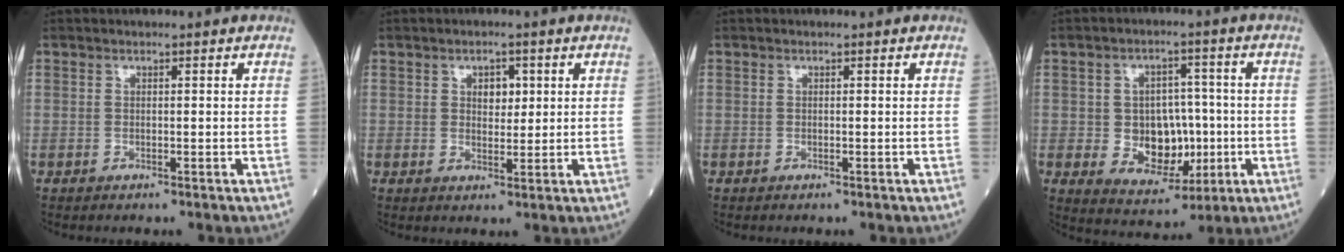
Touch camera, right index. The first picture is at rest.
{"total": 3.0, "force": [1.0, 1.9, 2.1], "torque": [-0.026, 0.002, 0.014]}
{"total": 0.0}
{"total": 9.1, "force": [-1.1, 6.2, 6.6], "torque": [-0.103, 0.010, -0.005]}